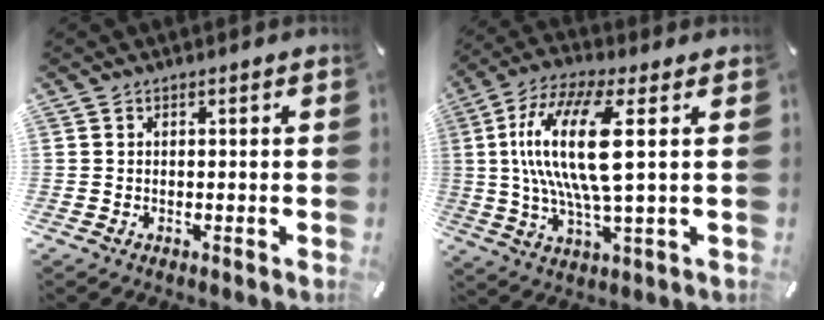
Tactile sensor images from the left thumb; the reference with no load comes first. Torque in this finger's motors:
{"motor_torque": [2.54, 2.47, 2.23, -0.54, 0.32]}